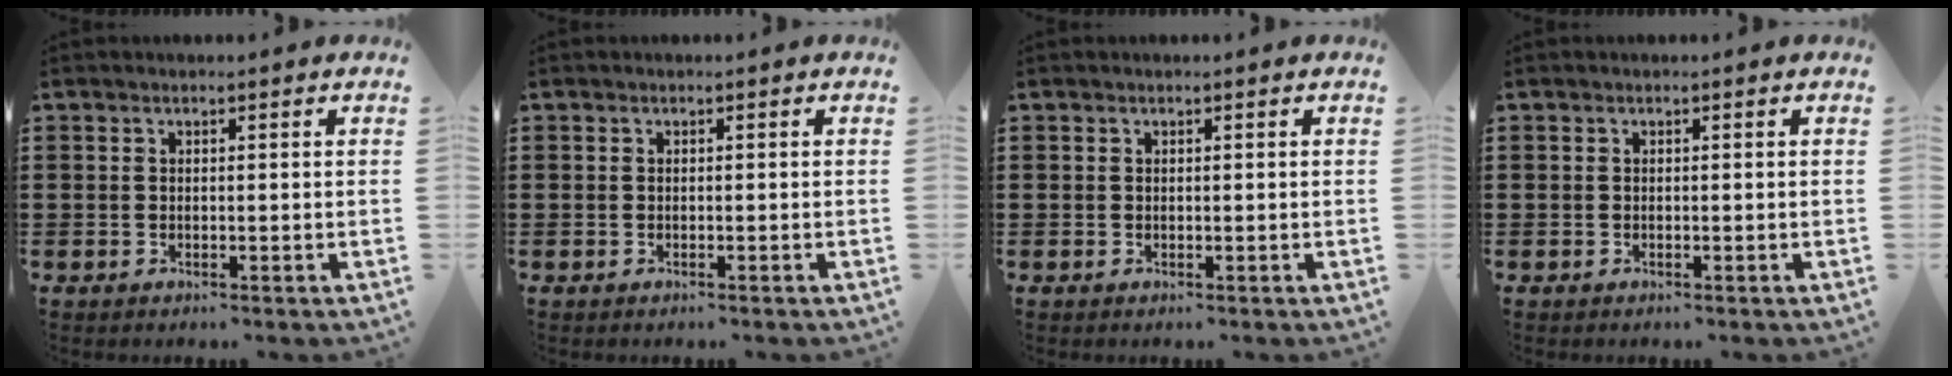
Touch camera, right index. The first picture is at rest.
{"total": 0.0}
{"total": 0.0}
{"total": 0.0}